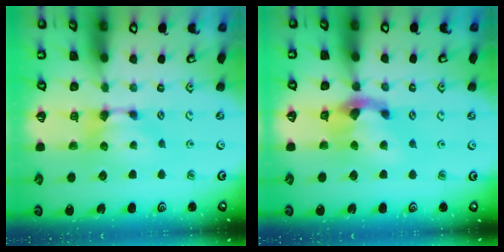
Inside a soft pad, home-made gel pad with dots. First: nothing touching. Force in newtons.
{"total": 4.6, "press": 4.2, "slide": 1.9}